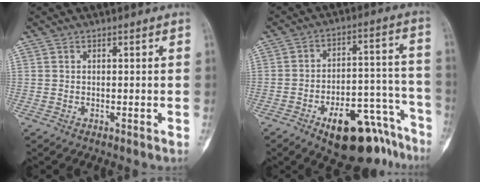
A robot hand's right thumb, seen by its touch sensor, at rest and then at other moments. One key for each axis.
{"total": 18.3, "fx": -11.6, "fy": 8.1, "fz": 11.5, "tx": -0.103, "ty": 0.102, "tz": -0.166}